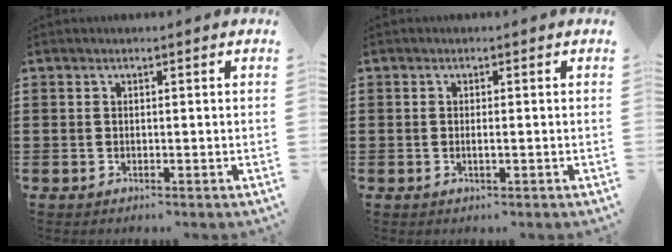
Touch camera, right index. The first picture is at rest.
{"total": 1.0, "force": [-0.2, 0.1, 0.9], "torque": [-0.017, -0.005, -0.002]}